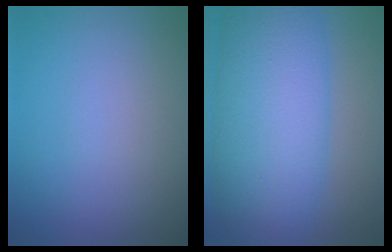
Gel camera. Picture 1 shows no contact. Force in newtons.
{"total": 10.2, "press": 10.2, "slide": 0.3}